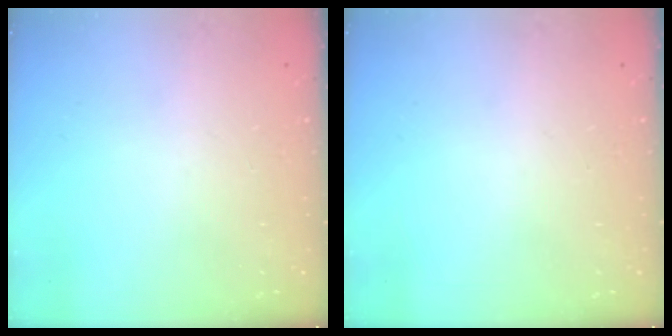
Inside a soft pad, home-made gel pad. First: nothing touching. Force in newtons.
{"total": 0.0}